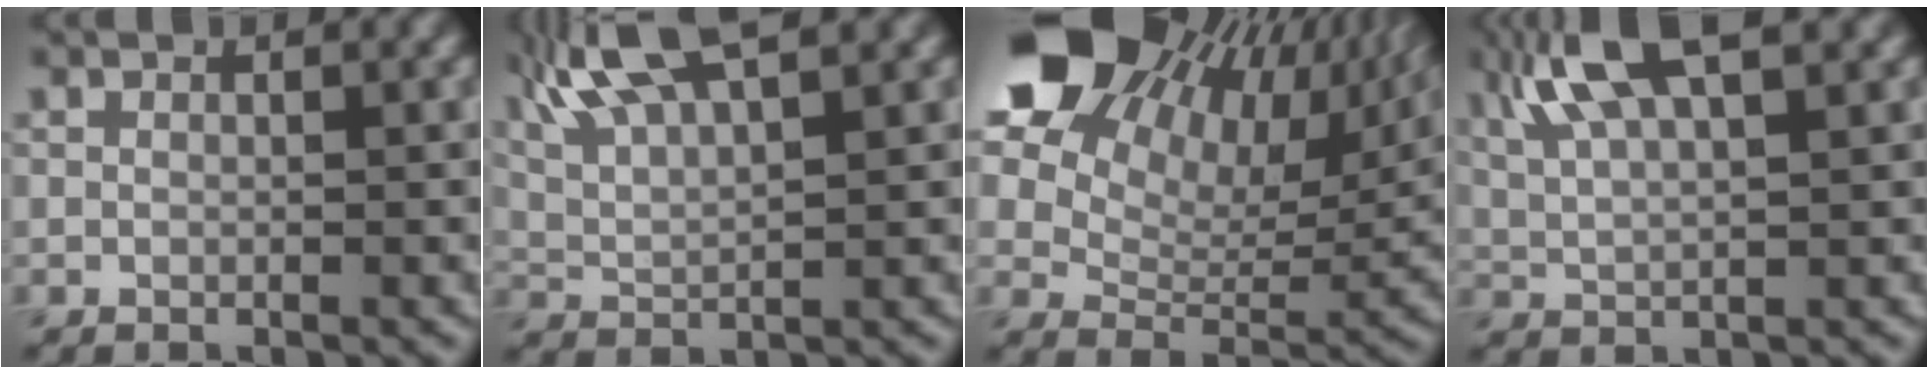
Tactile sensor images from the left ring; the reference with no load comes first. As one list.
[{"total": 8.5, "force": [5.6, 2.3, 5.9], "torque": [-0.111, 0.028, 0.088]}, {"total": 20.1, "force": [10.1, 13.4, 11.1], "torque": [-0.217, 0.065, 0.191]}, {"total": 7.8, "force": [4.5, 2.4, 6.0], "torque": [-0.118, 0.031, 0.069]}]